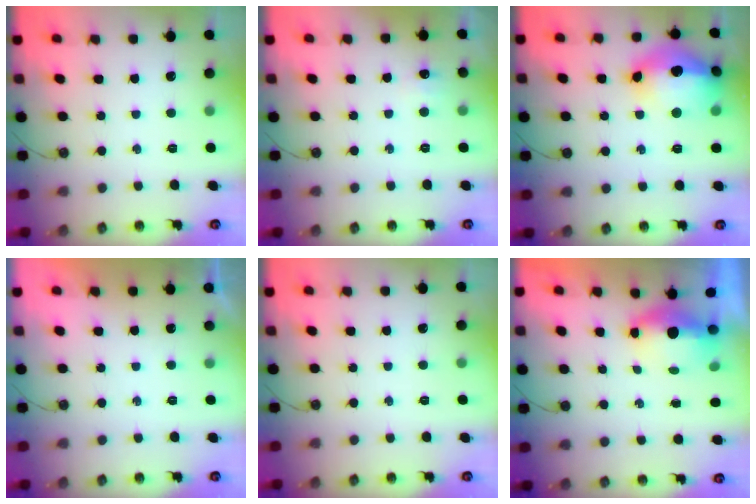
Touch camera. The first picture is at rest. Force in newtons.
{"total": 5.5, "press": 5.4, "slide": 0.7}
{"total": 19.6, "press": 19.5, "slide": 1.8}
{"total": 0.0}
{"total": 0.0}
{"total": 5.6, "press": 5.6, "slide": 0.7}